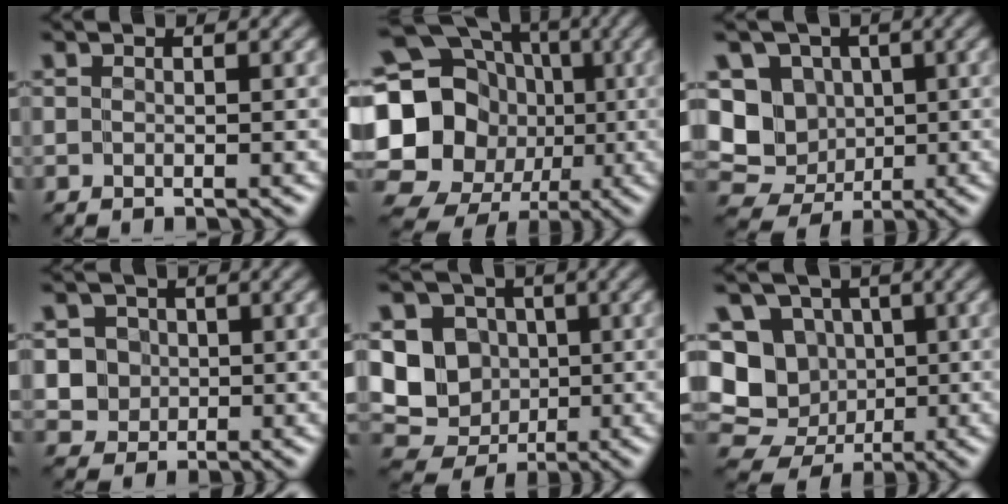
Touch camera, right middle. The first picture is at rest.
{"total": 21.1, "force": [-1.1, 19.2, 8.6], "torque": [-0.171, 0.017, -0.068]}
{"total": 7.0, "force": [0.7, 6.4, 2.8], "torque": [-0.027, 0.002, -0.017]}
{"total": 4.7, "force": [0.8, 4.4, 1.3], "torque": [-0.010, 0.032, 0.004]}
{"total": 7.5, "force": [0.4, 6.9, 2.9], "torque": [-0.033, 0.003, -0.017]}
{"total": 9.1, "force": [0.0, 8.5, 3.2], "torque": [-0.051, 0.033, -0.036]}